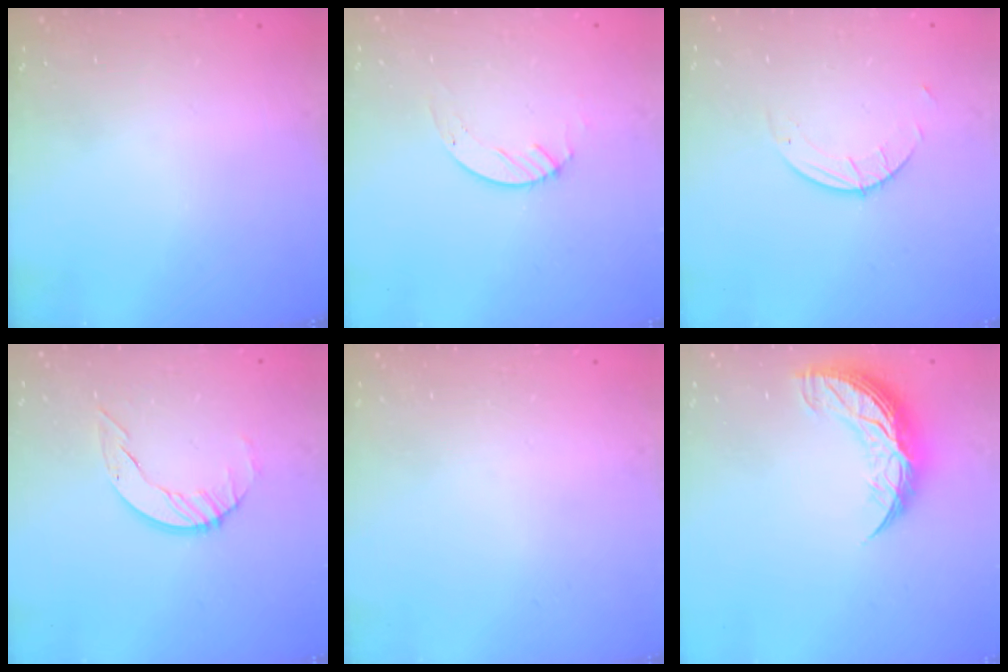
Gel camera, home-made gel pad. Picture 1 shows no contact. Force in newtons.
{"total": 2.4, "press": 2.4, "slide": 0.2}
{"total": 1.9, "press": 1.9, "slide": 0.1}
{"total": 5.2, "press": 5.2, "slide": 0.5}
{"total": 0.0}
{"total": 11.5, "press": 11.5, "slide": 0.9}